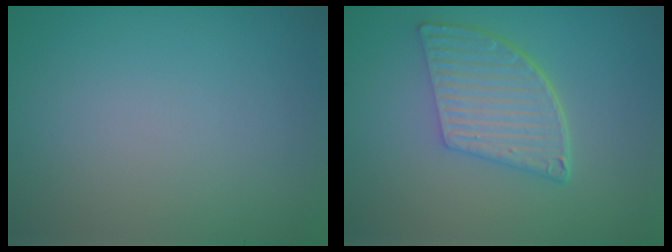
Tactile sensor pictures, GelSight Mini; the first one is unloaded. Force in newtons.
{"total": 5.8, "press": 4.2, "slide": 3.9}